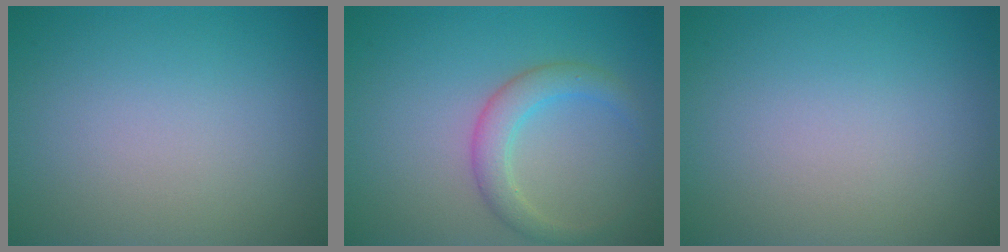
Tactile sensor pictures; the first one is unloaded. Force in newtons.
{"total": 2.8, "press": 2.8, "slide": 0.2}
{"total": 0.0}